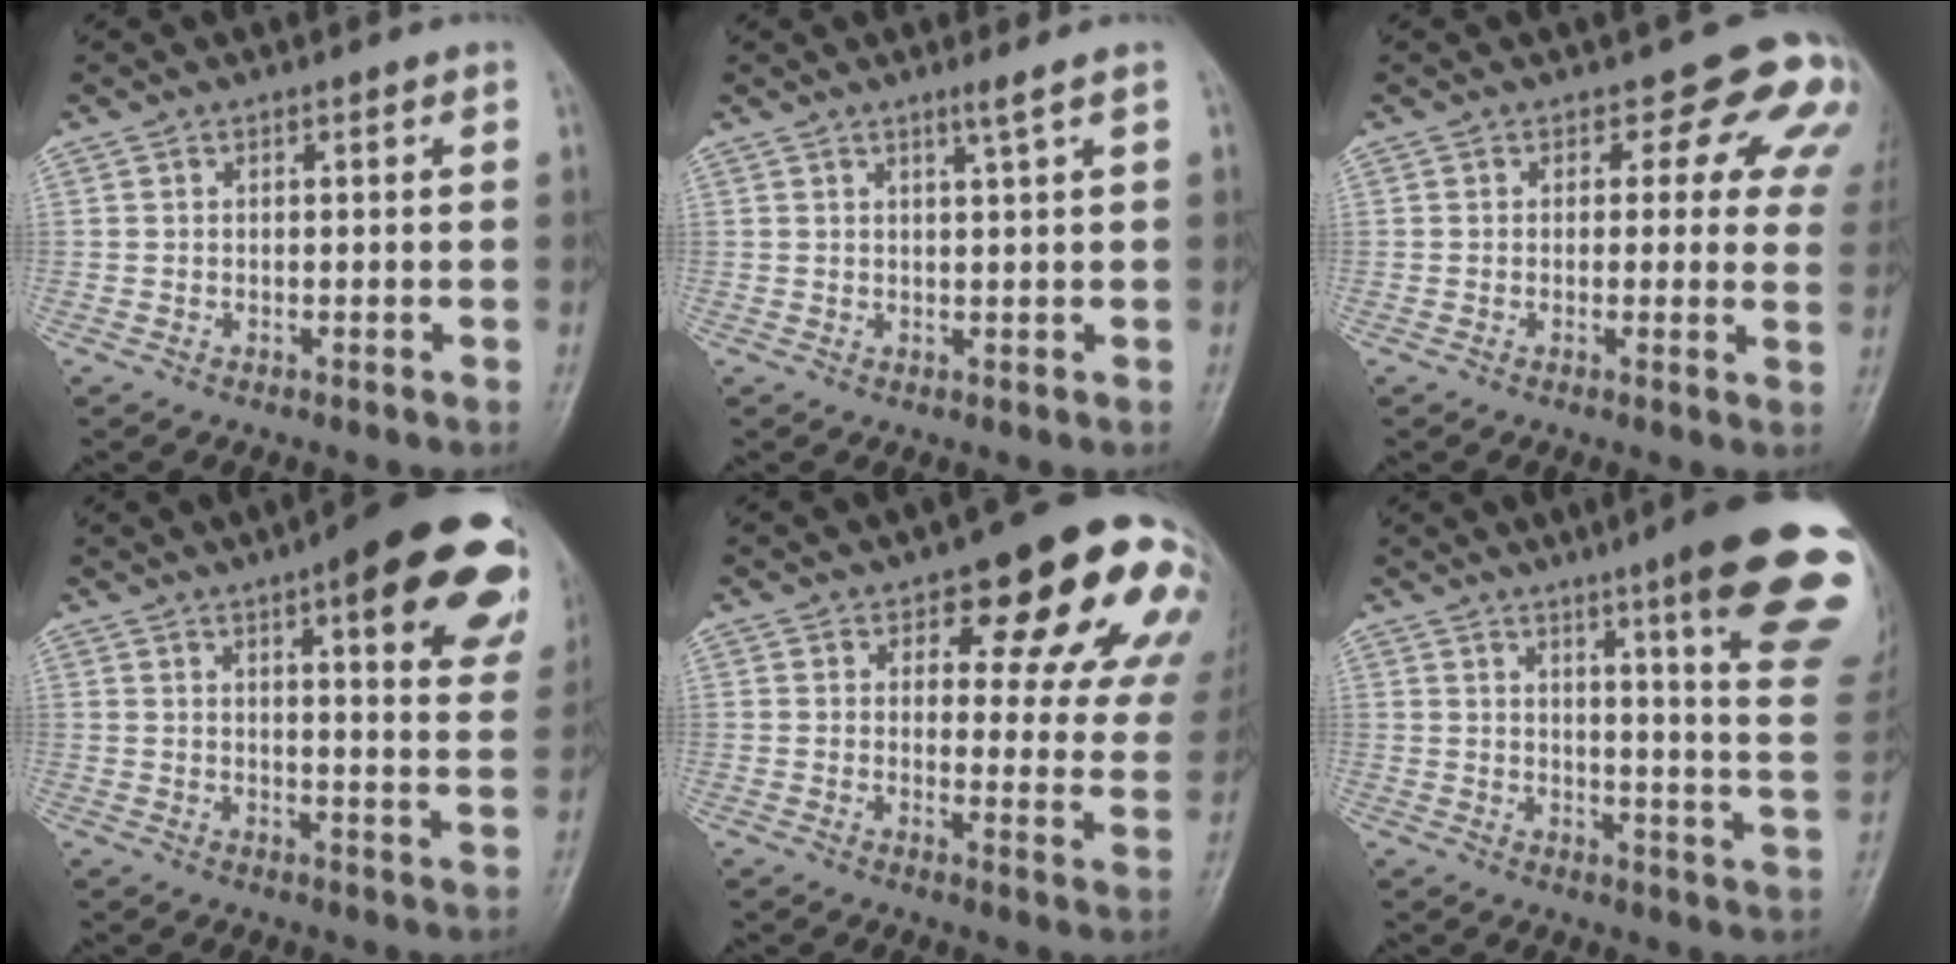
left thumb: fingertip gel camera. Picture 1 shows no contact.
{"total": 1.9, "force": [1.2, -0.6, 1.4], "torque": [-0.032, -0.012, 0.025]}
{"total": 9.4, "force": [4.9, 5.6, 5.7], "torque": [-0.017, -0.017, 0.034]}
{"total": 21.6, "force": [11.4, 5.5, 17.5], "torque": [-0.192, -0.032, 0.130]}
{"total": 19.8, "force": [11.1, 7.6, 14.5], "torque": [-0.128, -0.044, 0.126]}
{"total": 21.8, "force": [13.5, 1.6, 17.0], "torque": [-0.197, -0.077, 0.168]}